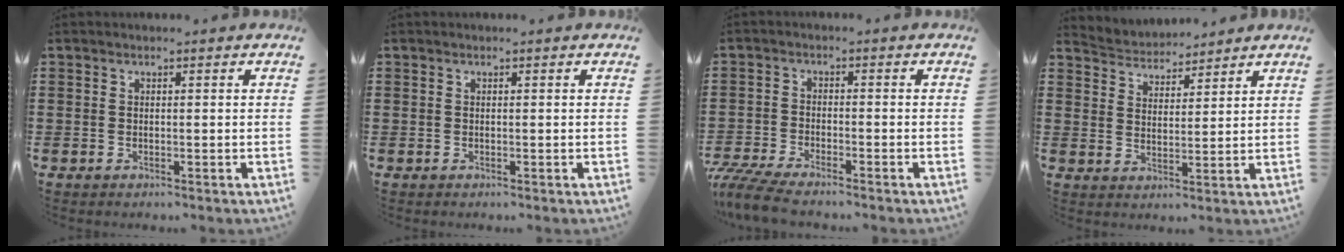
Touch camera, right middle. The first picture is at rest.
{"total": 0.0}
{"total": 5.0, "force": [-4.7, 0.4, 1.8], "torque": [-0.055, -0.012, -0.097]}
{"total": 3.5, "force": [3.4, 0.6, -0.7], "torque": [-0.006, -0.021, 0.059]}